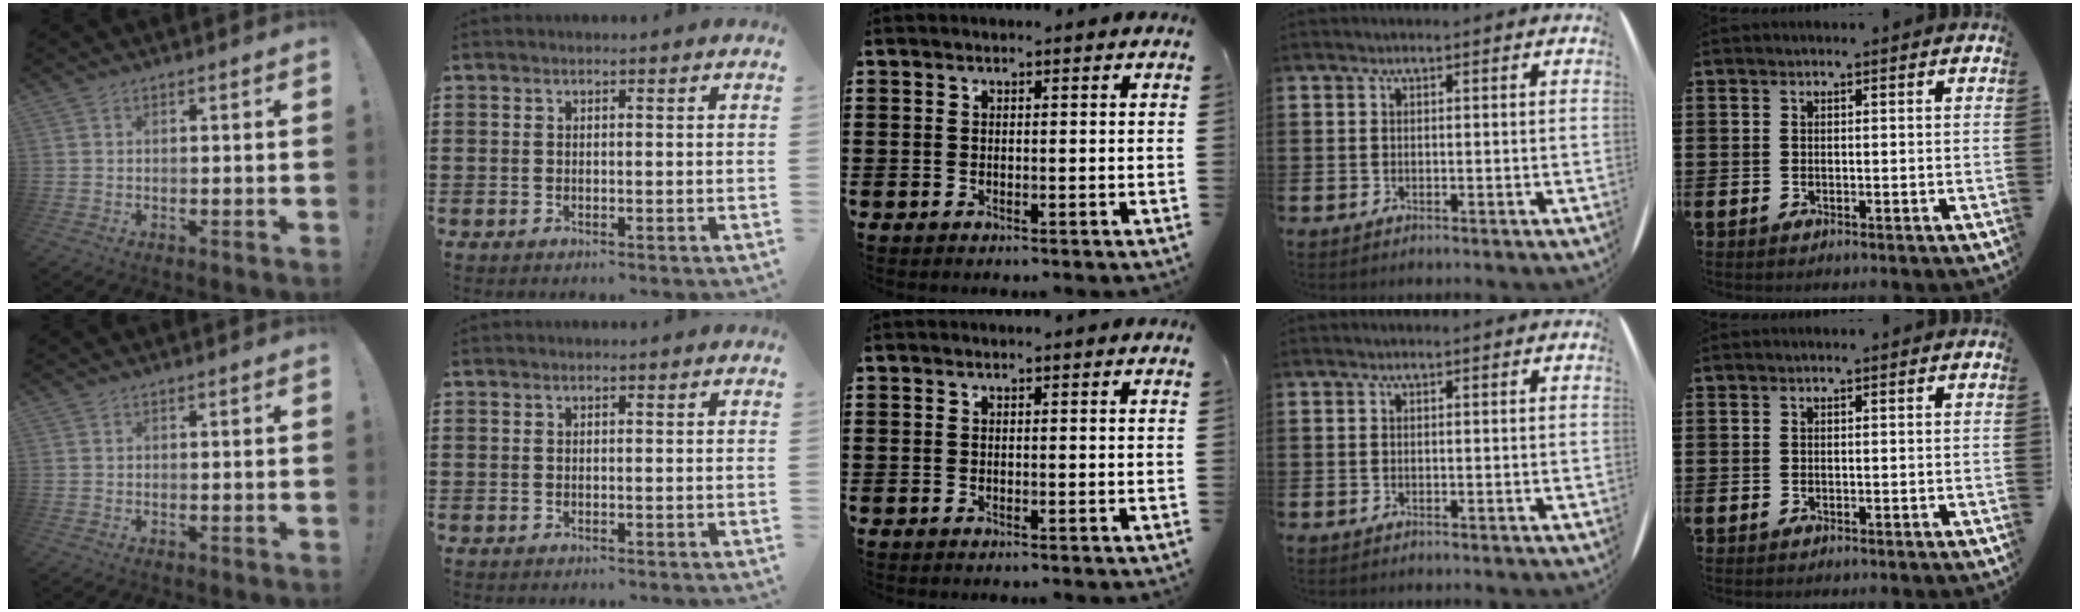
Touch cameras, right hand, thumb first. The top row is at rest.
{}